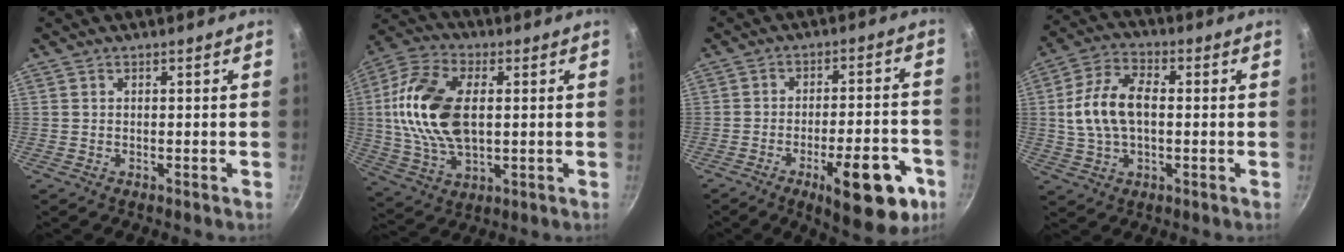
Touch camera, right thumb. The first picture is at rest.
{"total": 18.1, "force": [1.8, 10.5, 14.7], "torque": [-0.276, 0.006, 0.028]}
{"total": 16.4, "force": [-7.4, 5.7, 13.5], "torque": [-0.147, 0.032, -0.093]}
{"total": 11.9, "force": [0.4, 7.1, 9.6], "torque": [-0.176, 0.026, -0.001]}